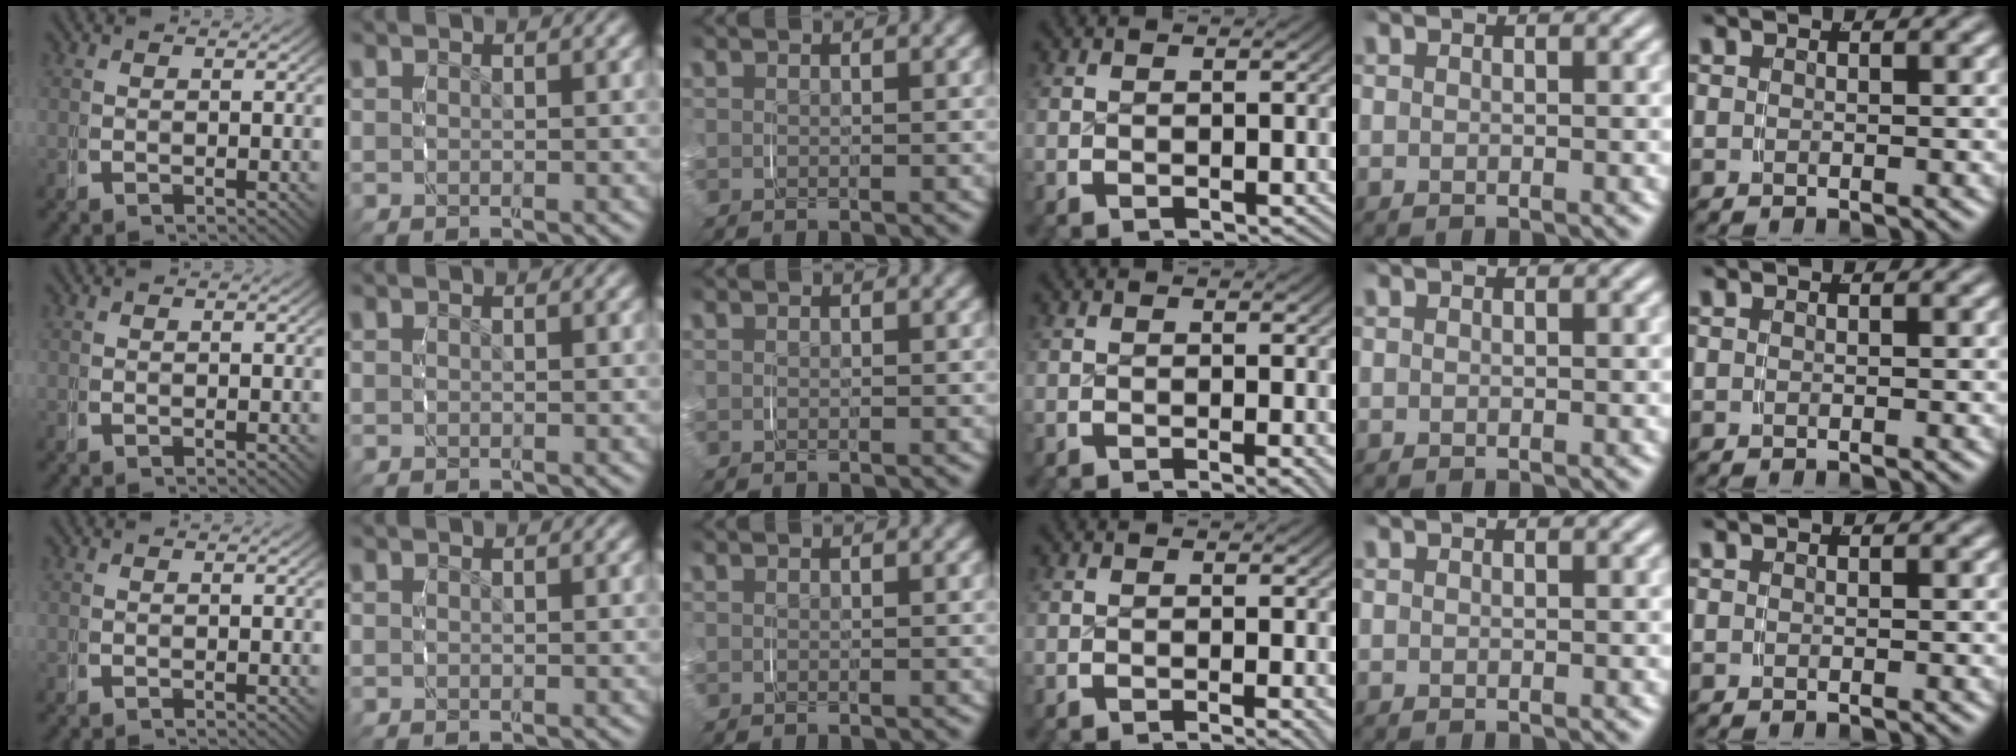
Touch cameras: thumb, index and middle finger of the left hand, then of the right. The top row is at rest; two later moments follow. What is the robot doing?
{"motion": "grasp_and_lifting", "object": "key"}